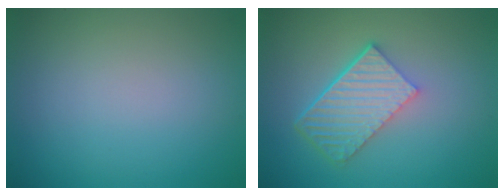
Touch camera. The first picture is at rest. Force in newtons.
{"total": 5.8, "press": 4.0, "slide": 4.2}